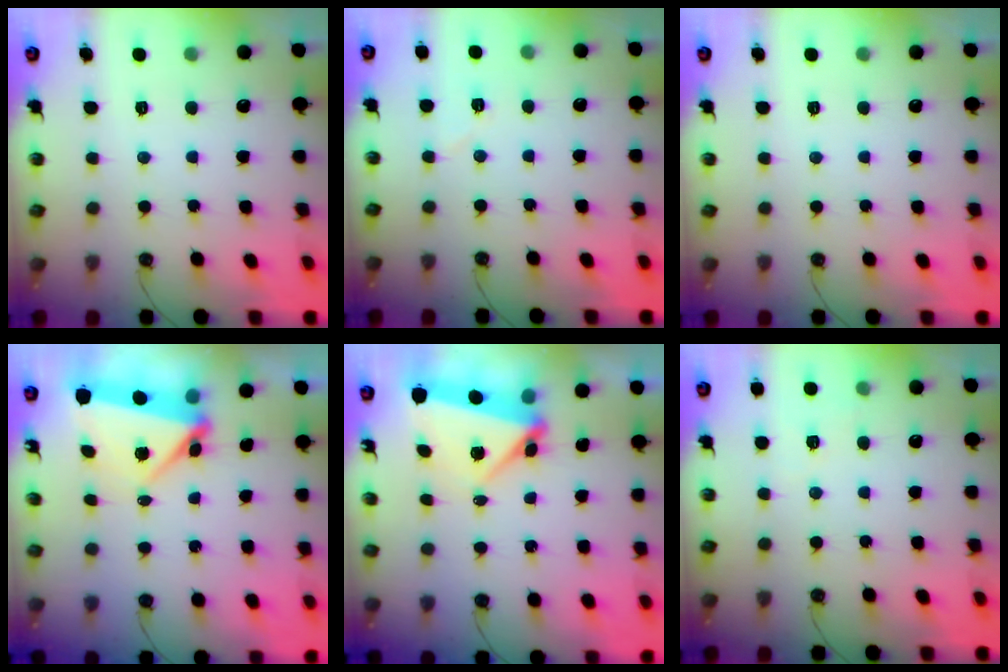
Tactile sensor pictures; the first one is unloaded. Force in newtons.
{"total": 4.3, "press": 3.8, "slide": 1.9}
{"total": 0.0}
{"total": 8.1, "press": 4.9, "slide": 6.4}
{"total": 5.7, "press": 5.5, "slide": 1.5}
{"total": 4.0, "press": 3.7, "slide": 1.6}